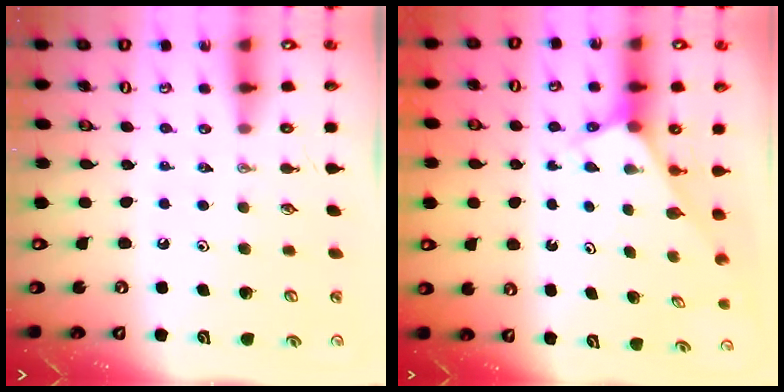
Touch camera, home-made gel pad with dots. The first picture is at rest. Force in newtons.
{"total": 2.6, "press": 2.6, "slide": 0.1}